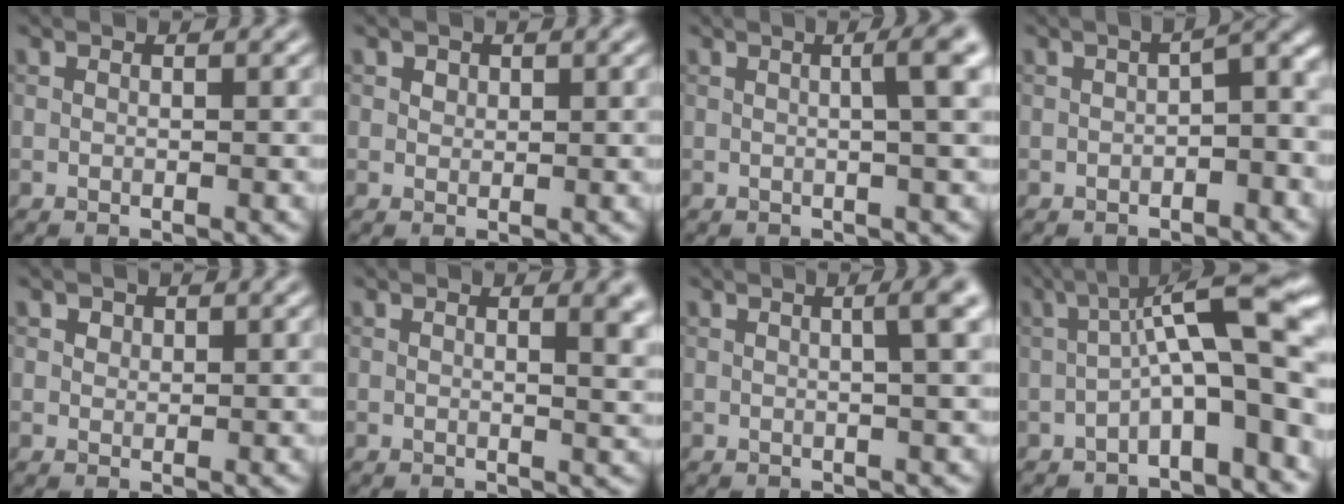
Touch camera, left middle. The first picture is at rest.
{"total": 0.7, "force": [0.5, 0.6, 0.1], "torque": [-0.003, -0.002, 0.006]}
{"total": 3.5, "force": [0.4, 0.8, 3.4], "torque": [-0.035, 0.013, 0.003]}
{"total": 3.7, "force": [-1.1, 1.4, 3.2], "torque": [-0.041, 0.012, -0.023]}
{"total": 0.9, "force": [0.6, 0.6, 0.1], "torque": [-0.004, -0.003, 0.004]}
{"total": 3.3, "force": [0.7, 1.1, 3.1], "torque": [-0.031, 0.005, 0.005]}
{"total": 3.2, "force": [0.5, 0.9, 3.1], "torque": [-0.029, 0.012, 0.001]}
{"total": 10.4, "force": [-2.0, 2.2, 9.9], "torque": [-0.146, 0.035, -0.036]}